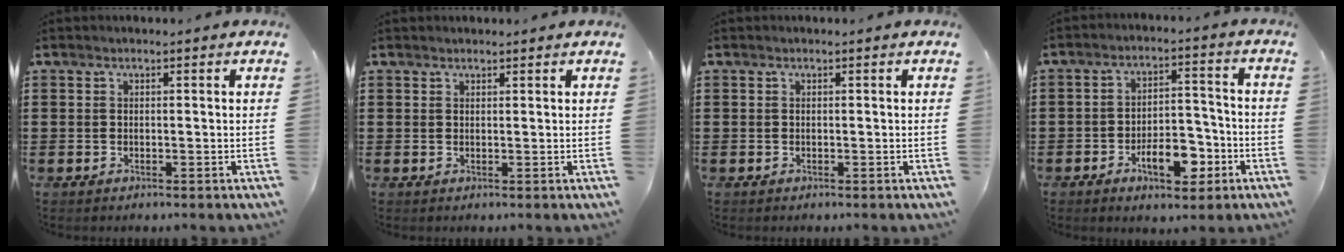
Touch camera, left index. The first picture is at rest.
{"total": 0.9, "force": [0.8, 0.2, 0.1], "torque": [-0.004, 0.000, 0.017]}
{"total": 0.0}
{"total": 8.0, "force": [-3.8, 3.9, 5.9], "torque": [-0.091, 0.012, -0.068]}